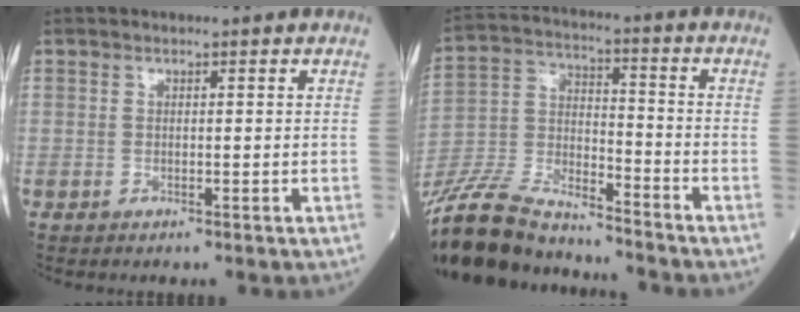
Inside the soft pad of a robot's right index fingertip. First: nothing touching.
{"total": 17.5, "force": [-16.2, 3.2, 5.8], "torque": [-0.130, 0.006, -0.294]}